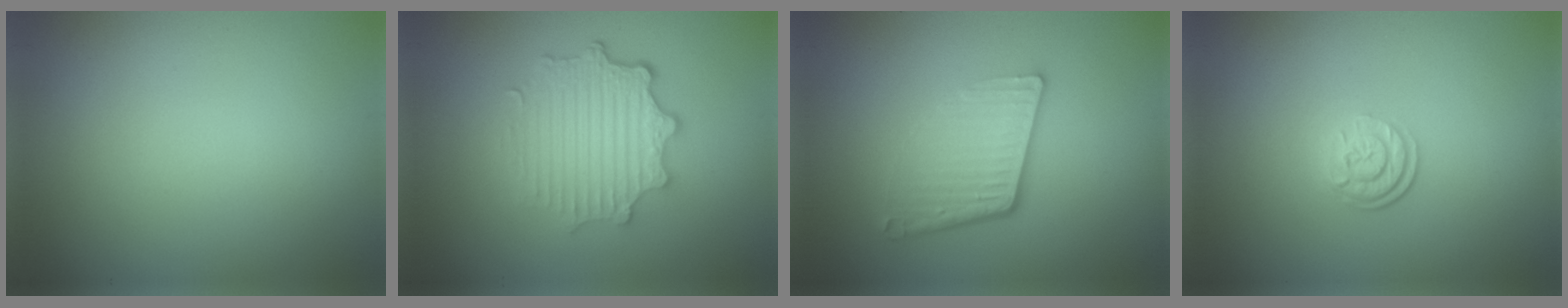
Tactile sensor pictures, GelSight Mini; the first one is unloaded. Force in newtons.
{"total": 4.8, "press": 3.7, "slide": 3.1}
{"total": 4.4, "press": 2.9, "slide": 3.3}
{"total": 2.5, "press": 1.9, "slide": 1.6}